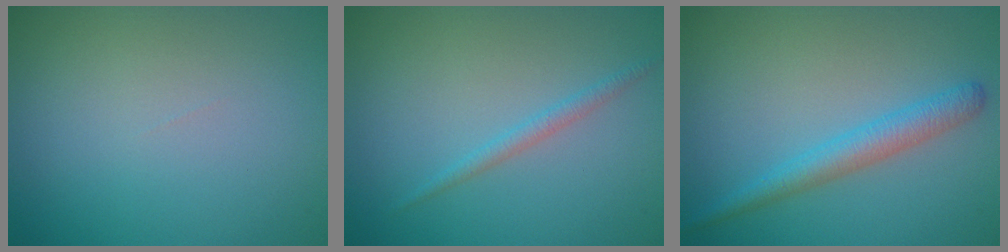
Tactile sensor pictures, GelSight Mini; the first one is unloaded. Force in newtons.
{"total": 1.2, "press": 1.2, "slide": 0.1}
{"total": 2.8, "press": 2.8, "slide": 0.1}